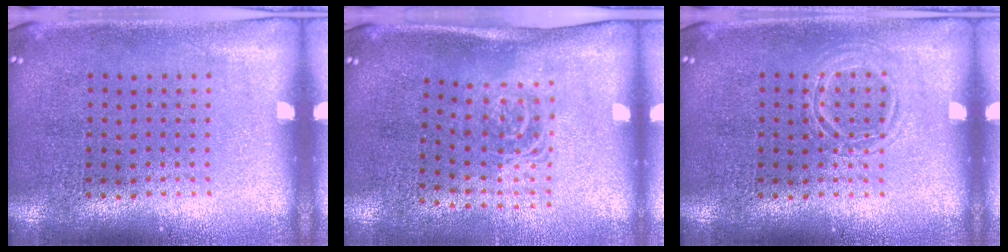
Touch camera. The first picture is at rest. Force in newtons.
{"total": 1.5, "press": 1.1, "slide": 1.0}
{"total": 1.3, "press": 1.3, "slide": 0.2}